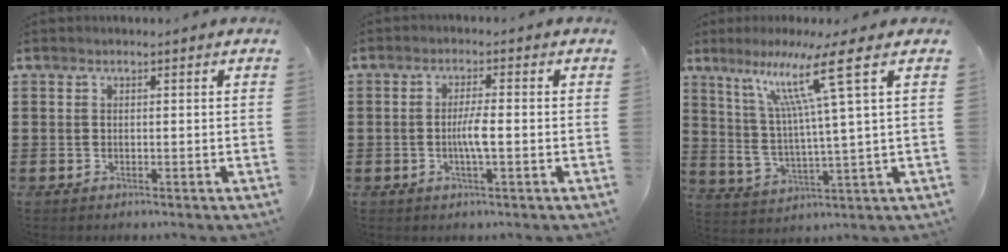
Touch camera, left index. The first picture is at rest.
{"total": 3.6, "force": [-0.6, 0.5, 3.5], "torque": [-0.071, -0.003, -0.015]}
{"total": 12.0, "force": [6.1, -0.7, 10.3], "torque": [-0.211, -0.010, 0.093]}